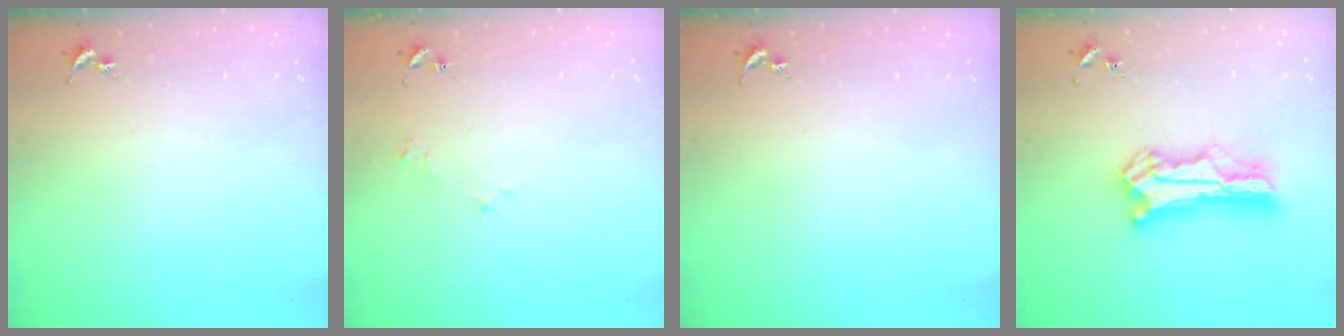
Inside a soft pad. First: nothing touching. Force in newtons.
{"total": 1.6, "press": 1.5, "slide": 0.3}
{"total": 0.0}
{"total": 10.7, "press": 10.6, "slide": 1.0}